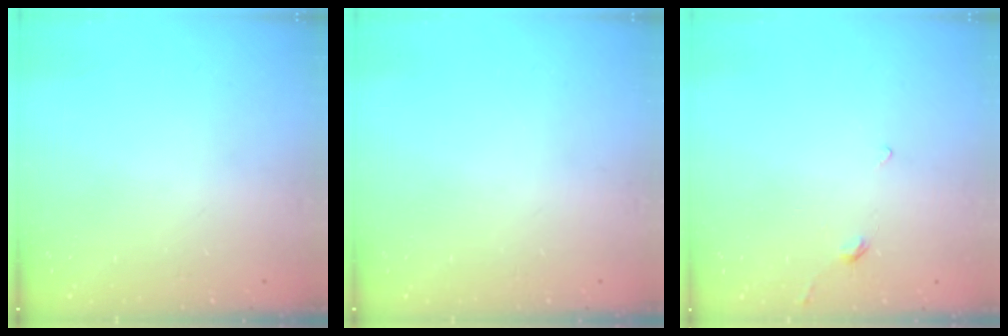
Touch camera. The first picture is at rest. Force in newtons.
{"total": 0.0}
{"total": 1.7, "press": 1.6, "slide": 0.5}